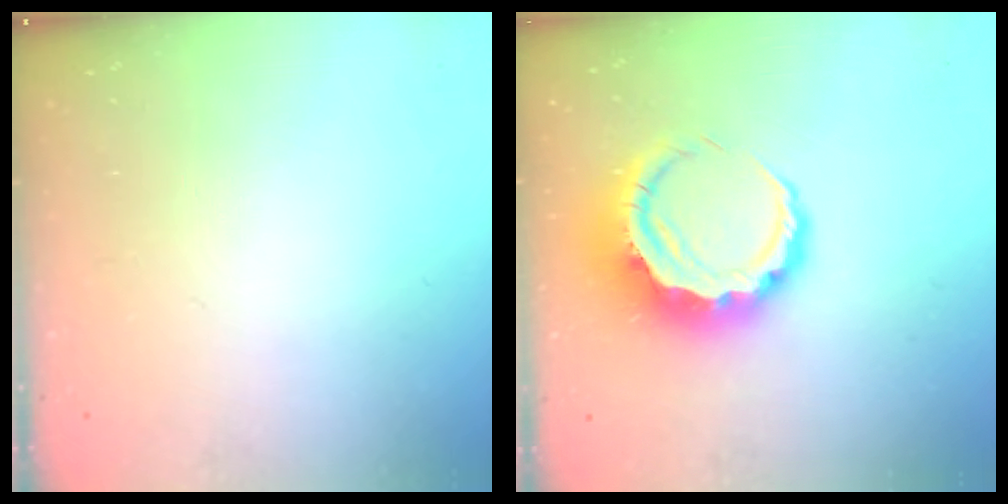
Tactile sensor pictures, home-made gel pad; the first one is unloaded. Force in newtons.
{"total": 10.2, "press": 9.9, "slide": 2.2}